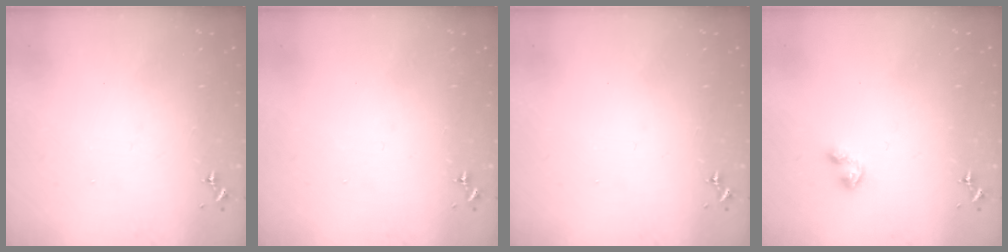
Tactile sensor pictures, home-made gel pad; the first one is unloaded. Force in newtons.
{"total": 0.0}
{"total": 0.0}
{"total": 3.0, "press": 3.0, "slide": 0.4}